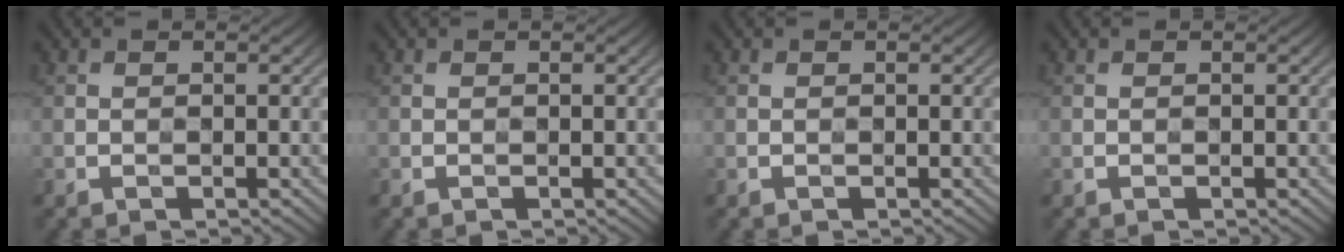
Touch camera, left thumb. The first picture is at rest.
{"total": 0.0}
{"total": 0.0}
{"total": 0.0}